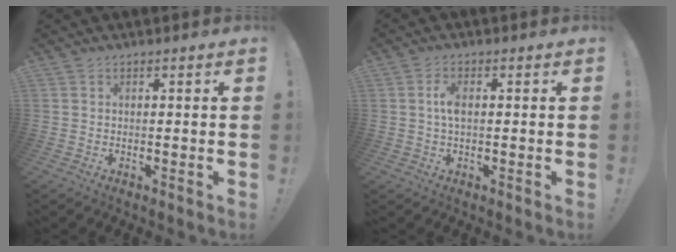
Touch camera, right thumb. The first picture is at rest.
{"total": 3.9, "force": [0.1, 1.5, 3.6], "torque": [-0.069, 0.003, -0.003]}